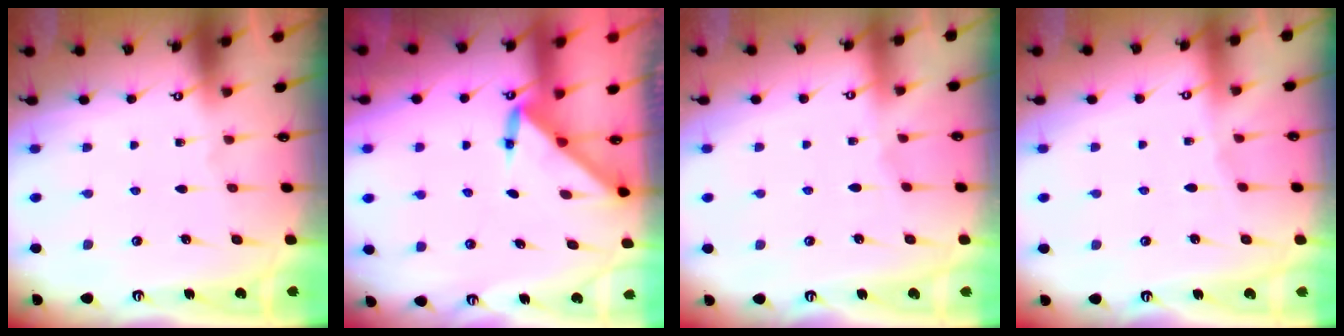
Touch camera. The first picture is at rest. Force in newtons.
{"total": 3.0, "press": 3.0, "slide": 0.3}
{"total": 2.4, "press": 2.4, "slide": 0.5}
{"total": 2.4, "press": 2.4, "slide": 0.4}